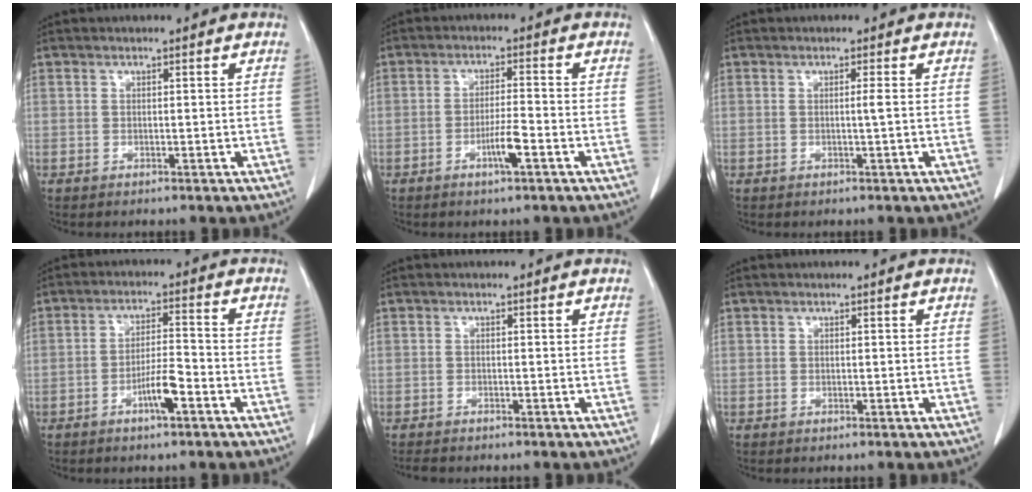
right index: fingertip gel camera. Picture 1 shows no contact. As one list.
[{"total": 4.4, "force": [-2.0, 0.2, 3.9], "torque": [-0.072, -0.004, -0.038]}, {"total": 0.9, "force": [0.0, -0.4, 0.9], "torque": [-0.011, -0.001, -0.004]}, {"total": 5.3, "force": [-2.7, 0.6, 4.5], "torque": [-0.085, 0.002, -0.050]}, {"total": 1.9, "force": [-1.8, 0.1, 0.6], "torque": [-0.012, -0.005, -0.028]}, {"total": 0.0}]